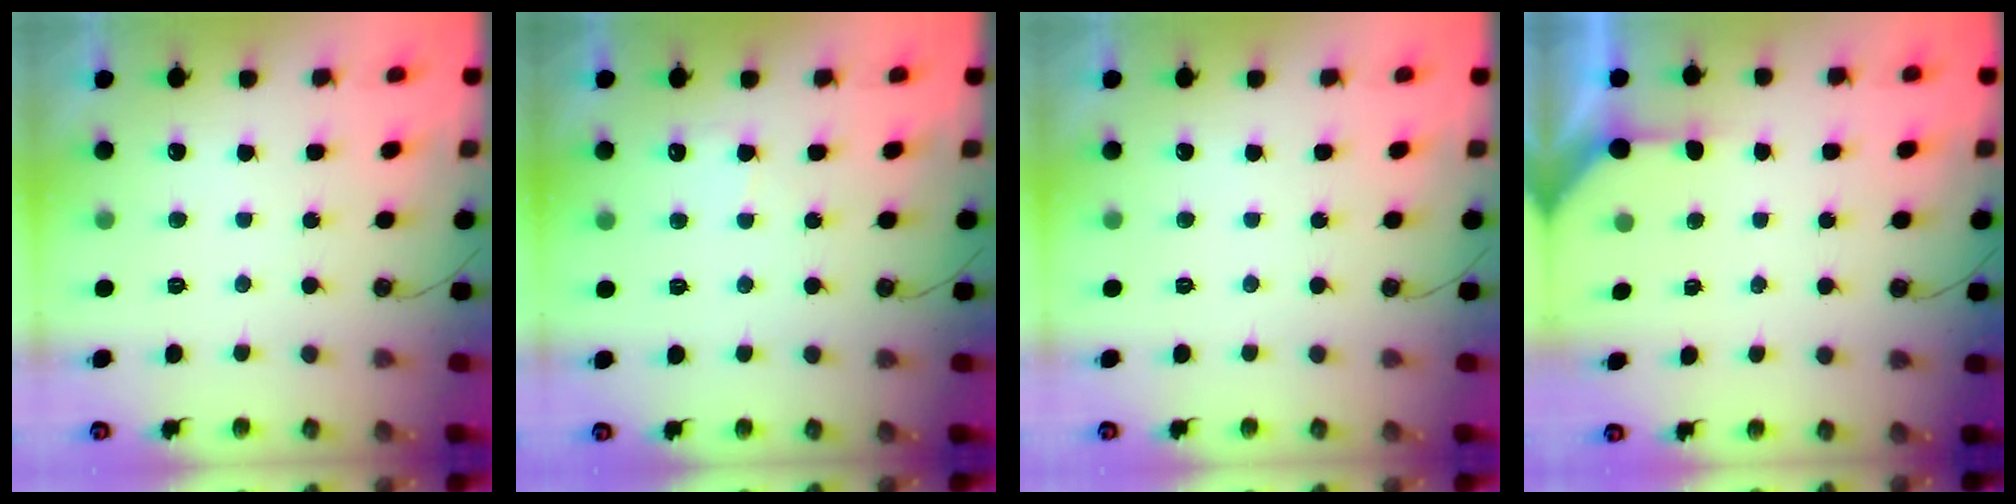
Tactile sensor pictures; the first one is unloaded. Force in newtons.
{"total": 4.7, "press": 4.7, "slide": 0.6}
{"total": 0.0}
{"total": 2.8, "press": 2.8, "slide": 0.3}